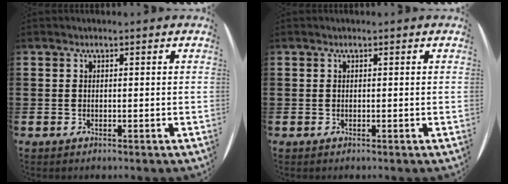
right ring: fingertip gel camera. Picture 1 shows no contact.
{"total": 0.0}